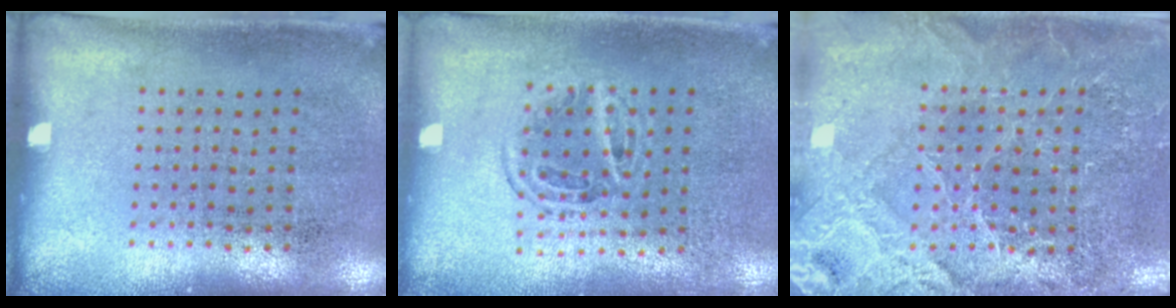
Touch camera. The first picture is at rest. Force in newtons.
{"total": 1.0, "press": 0.9, "slide": 0.4}
{"total": 3.4, "press": 3.3, "slide": 0.8}